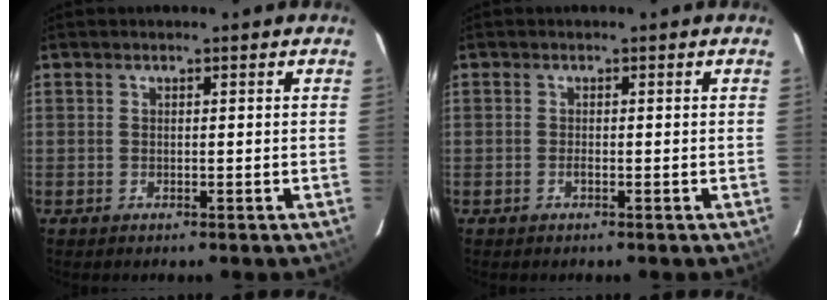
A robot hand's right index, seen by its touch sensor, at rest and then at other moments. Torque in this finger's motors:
{"motor_torque": [0.36, 0.21, 0.12, 0.00]}